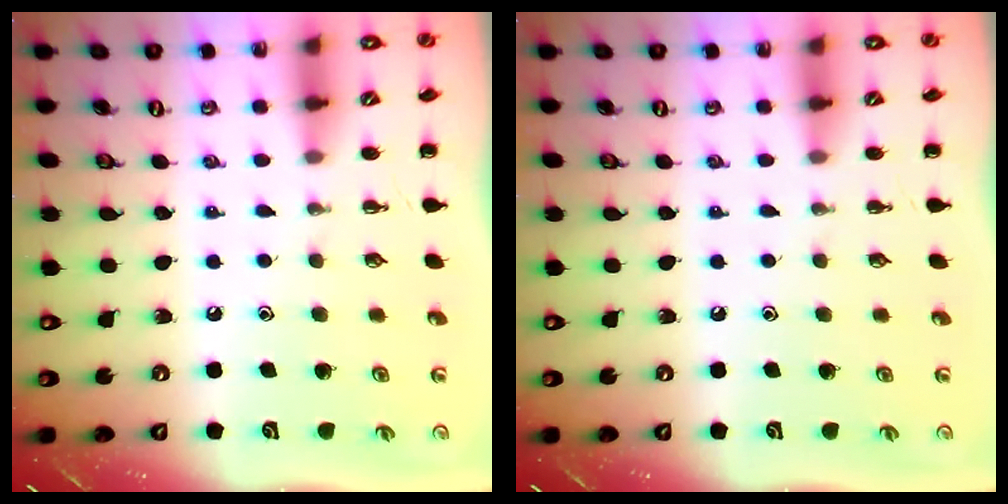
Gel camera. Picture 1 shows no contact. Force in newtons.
{"total": 0.0}